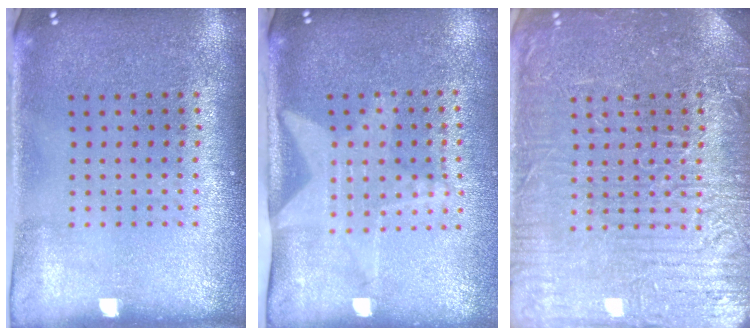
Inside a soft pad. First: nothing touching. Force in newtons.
{"total": 2.0, "press": 1.5, "slide": 1.3}
{"total": 7.3, "press": 7.2, "slide": 1.0}